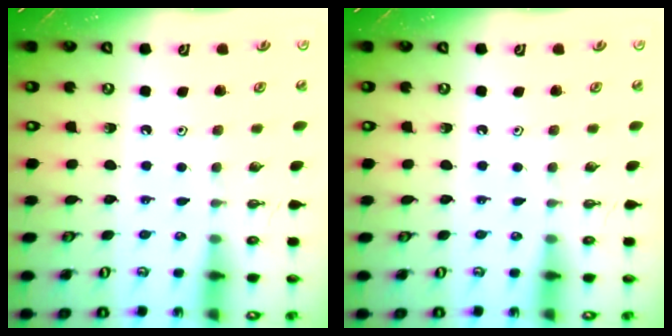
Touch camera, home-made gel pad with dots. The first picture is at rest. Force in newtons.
{"total": 0.0}